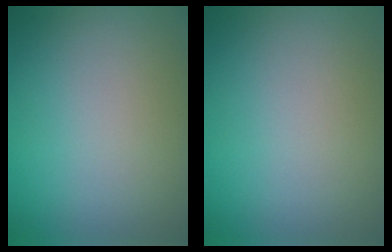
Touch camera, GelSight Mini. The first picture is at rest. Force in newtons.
{"total": 0.0}